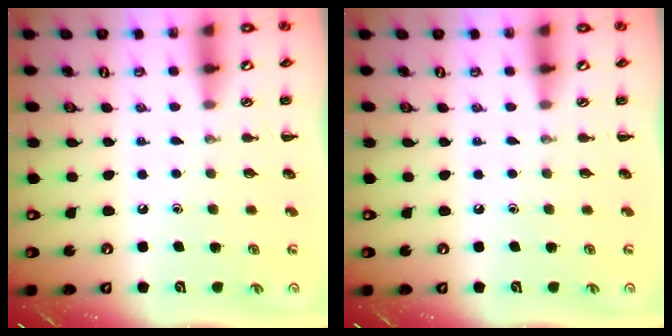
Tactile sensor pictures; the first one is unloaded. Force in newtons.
{"total": 0.0}